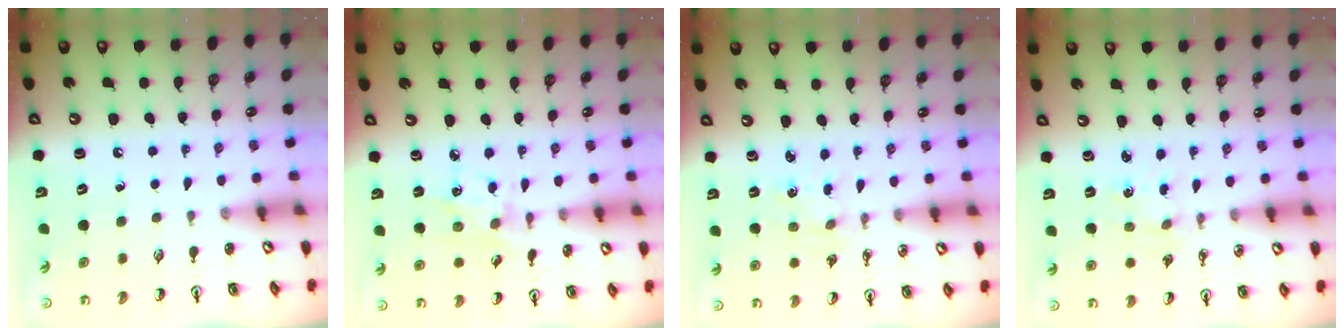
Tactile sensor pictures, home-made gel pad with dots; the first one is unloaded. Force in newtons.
{"total": 4.0, "press": 3.8, "slide": 1.2}
{"total": 0.5, "press": 0.5, "slide": 0.1}
{"total": 0.5, "press": 0.5, "slide": 0.1}